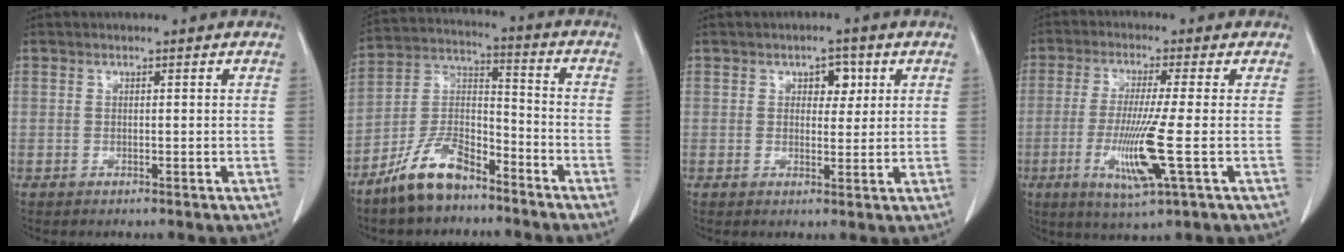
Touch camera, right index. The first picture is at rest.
{"total": 10.8, "force": [-8.1, 4.4, 5.5], "torque": [-0.115, 0.016, -0.157]}
{"total": 3.4, "force": [1.3, 2.1, 2.3], "torque": [-0.027, 0.006, 0.019]}
{"total": 9.8, "force": [-2.4, -0.7, 9.4], "torque": [-0.191, -0.028, -0.047]}